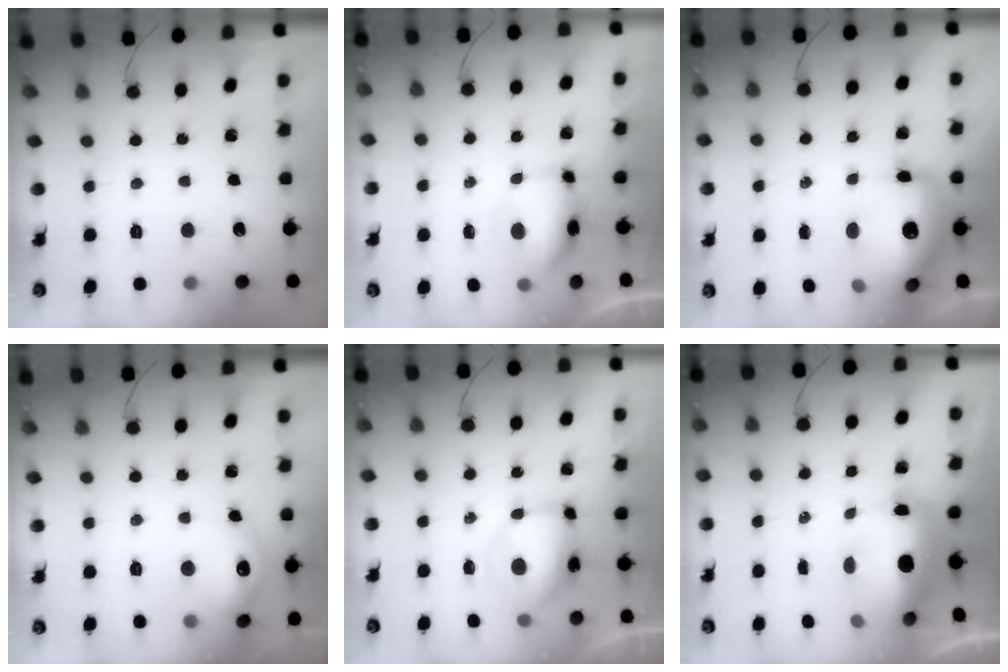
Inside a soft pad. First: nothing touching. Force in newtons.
{"total": 6.6, "press": 6.6, "slide": 0.9}
{"total": 18.0, "press": 17.5, "slide": 4.1}
{"total": 11.8, "press": 11.8, "slide": 0.6}
{"total": 8.0, "press": 7.9, "slide": 1.1}
{"total": 11.8, "press": 11.5, "slide": 2.3}